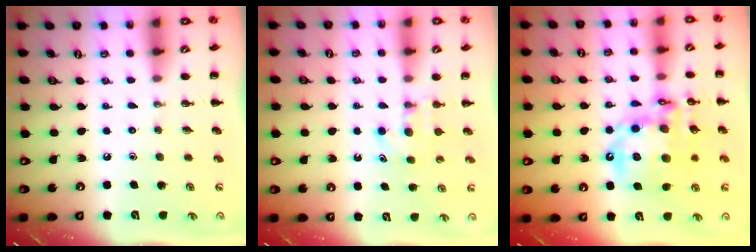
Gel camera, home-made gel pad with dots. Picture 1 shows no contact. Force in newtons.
{"total": 5.0, "press": 4.8, "slide": 1.4}
{"total": 19.3, "press": 18.8, "slide": 4.2}